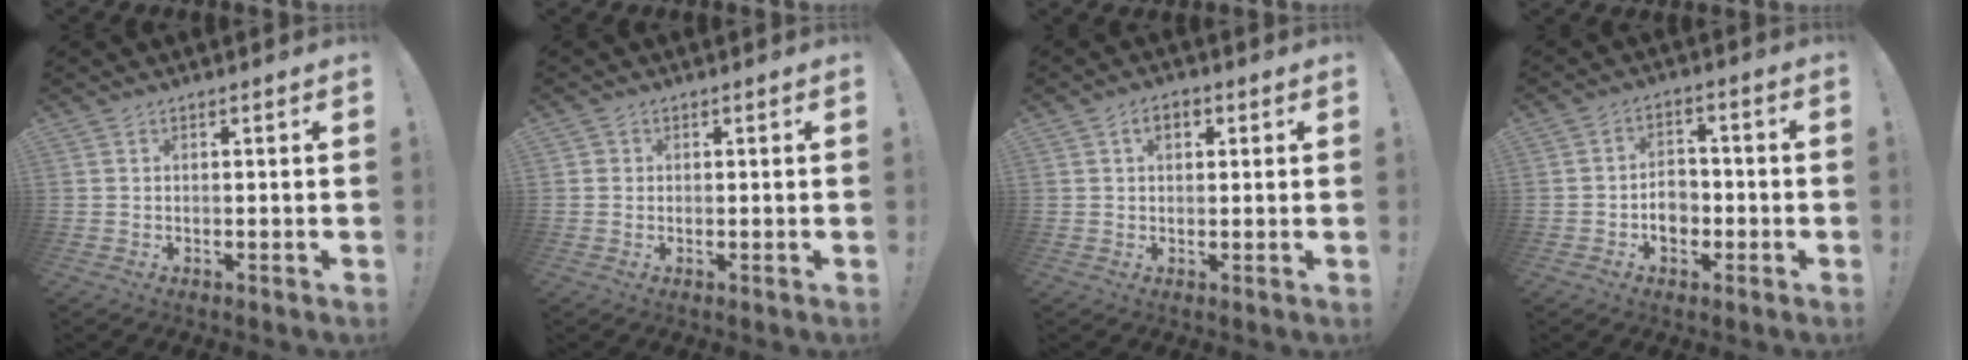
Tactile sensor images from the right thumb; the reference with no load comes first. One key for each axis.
{"total": 1.2, "fx": 0.2, "fy": 1.2, "fz": 0.1, "tx": 0.003, "ty": 0.000, "tz": 0.004}
{"total": 4.0, "fx": 1.3, "fy": 2.5, "fz": 2.8, "tx": -0.043, "ty": 0.006, "tz": 0.021}
{"total": 7.1, "fx": -1.8, "fy": 5.6, "fz": 4.0, "tx": -0.053, "ty": 0.011, "tz": -0.031}